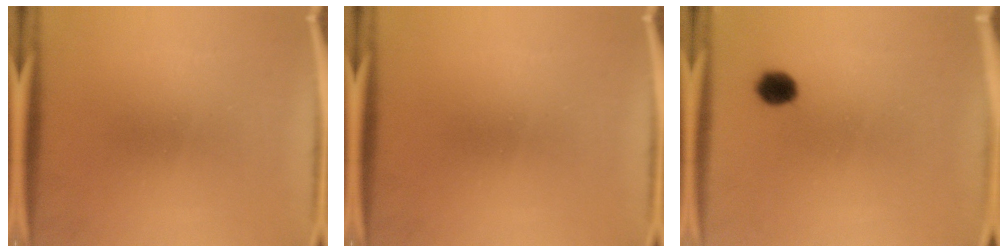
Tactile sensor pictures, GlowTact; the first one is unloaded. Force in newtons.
{"total": 0.0}
{"total": 4.4}